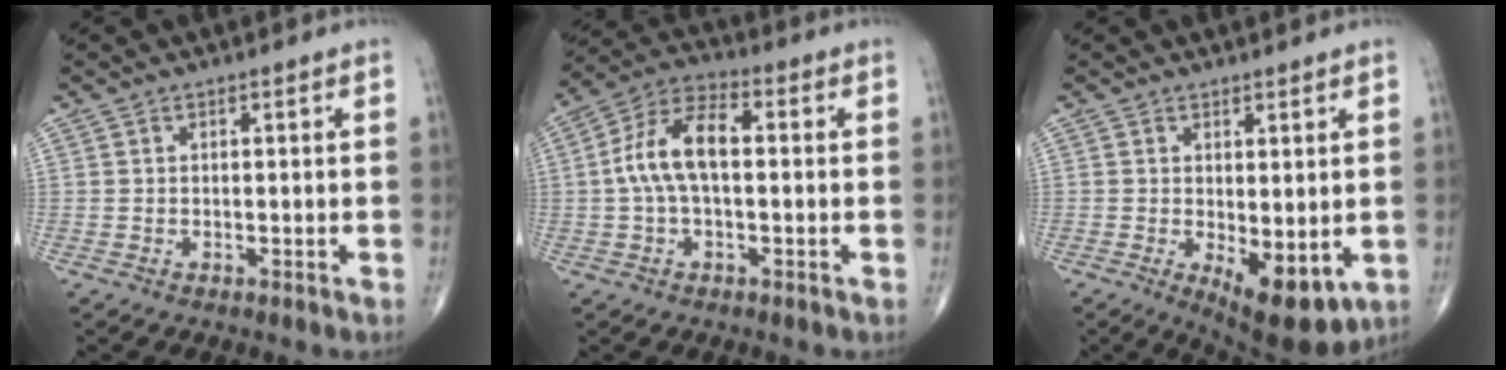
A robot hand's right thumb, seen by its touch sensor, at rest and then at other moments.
{"total": 10.8, "force": [0.3, 5.5, 9.3], "torque": [-0.188, 0.035, -0.001]}
{"total": 9.5, "force": [-2.0, 3.9, 8.4], "torque": [-0.105, -0.022, -0.016]}